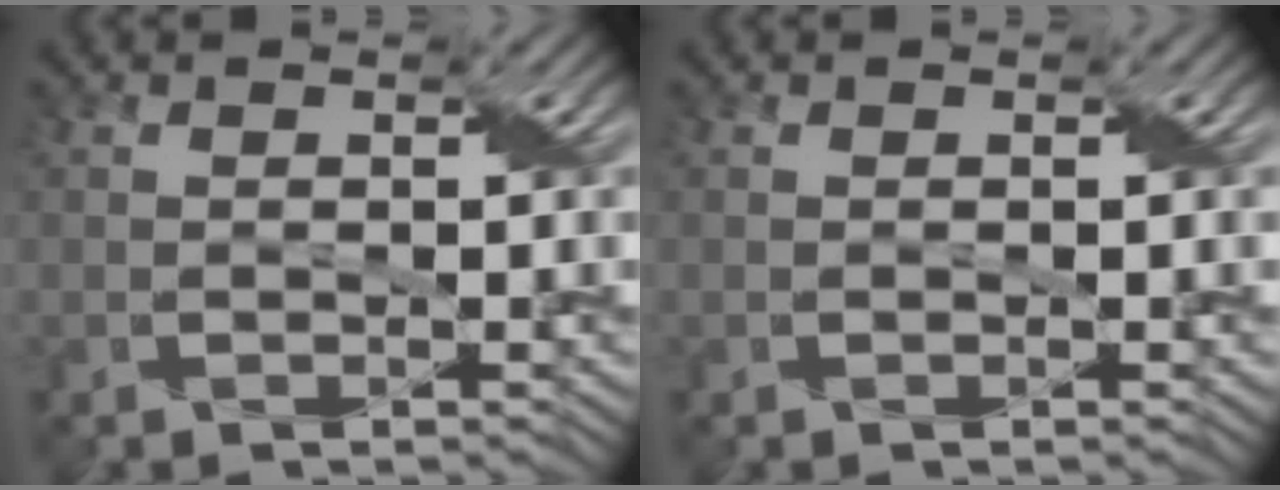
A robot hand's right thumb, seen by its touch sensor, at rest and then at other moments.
{"total": 0.0}